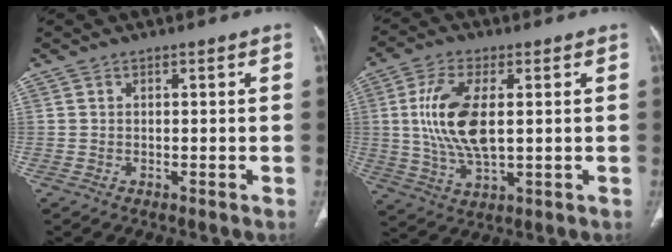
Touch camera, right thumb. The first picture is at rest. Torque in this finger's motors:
{"motor_torque": [2.23, 2.51, 1.79, -0.94, 0.62]}